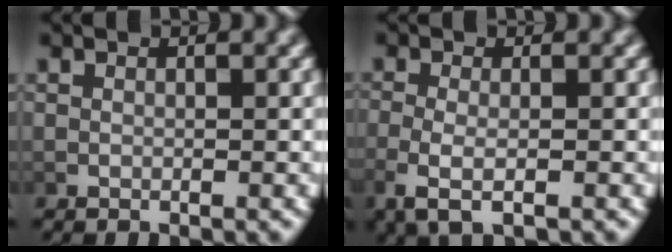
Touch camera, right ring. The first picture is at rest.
{"total": 3.2, "force": [-1.1, 1.1, 2.8], "torque": [-0.073, -0.014, -0.011]}